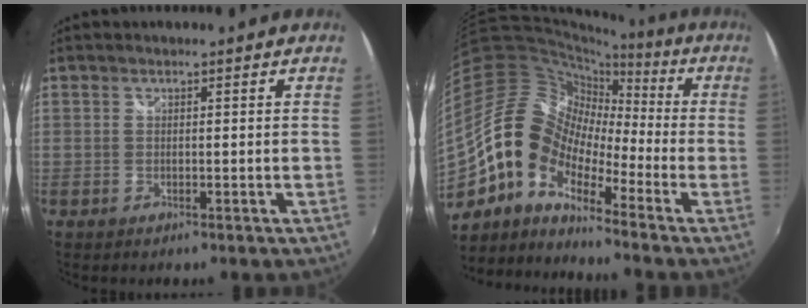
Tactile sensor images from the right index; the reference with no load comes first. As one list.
[{"total": 12.7, "force": [-7.0, 7.5, 7.5], "torque": [-0.126, 0.021, -0.158]}]